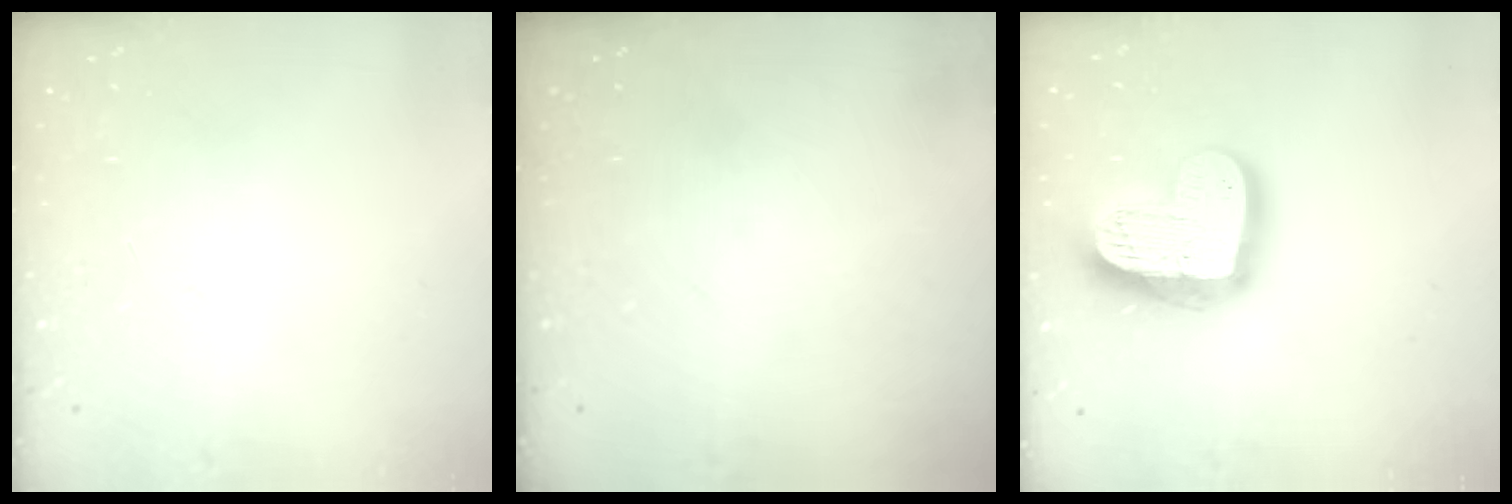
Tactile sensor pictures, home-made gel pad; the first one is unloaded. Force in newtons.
{"total": 0.0}
{"total": 21.7, "press": 21.6, "slide": 2.0}